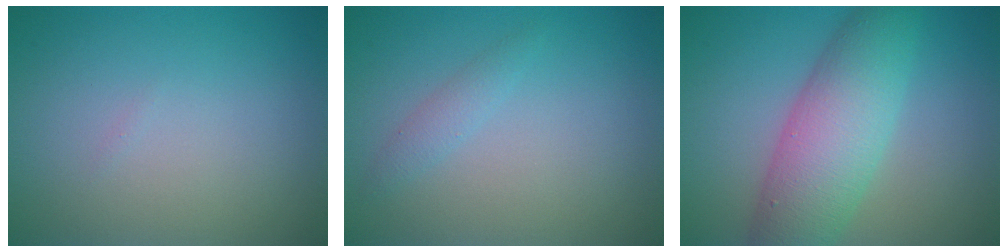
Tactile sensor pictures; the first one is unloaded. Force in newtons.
{"total": 1.2, "press": 1.2, "slide": 0.0}
{"total": 7.5, "press": 7.5, "slide": 0.1}